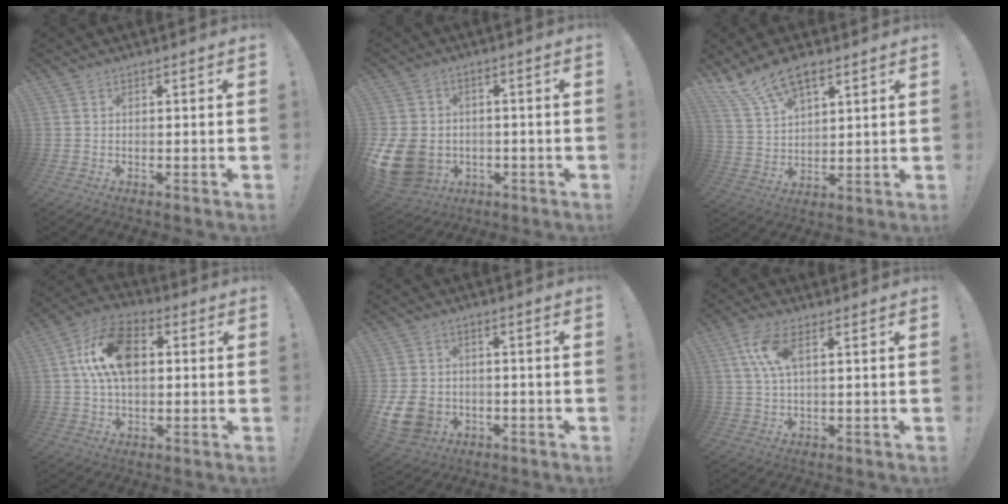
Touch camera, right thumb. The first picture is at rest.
{"total": 13.5, "force": [-3.0, 11.0, 7.1], "torque": [-0.158, 0.017, -0.049]}
{"total": 11.1, "force": [7.8, 4.9, 6.2], "torque": [-0.120, -0.037, 0.148]}
{"total": 16.4, "force": [3.2, 10.8, 11.9], "torque": [-0.199, 0.010, 0.061]}
{"total": 11.3, "force": [-3.3, 9.2, 5.6], "torque": [-0.105, 0.018, -0.056]}
{"total": 8.1, "force": [2.9, 3.3, 6.8], "torque": [-0.129, -0.001, 0.053]}